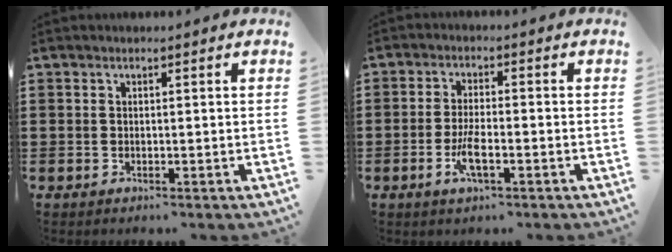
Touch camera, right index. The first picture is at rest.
{"total": 4.1, "force": [-1.8, 1.0, 3.6], "torque": [-0.080, -0.003, -0.037]}